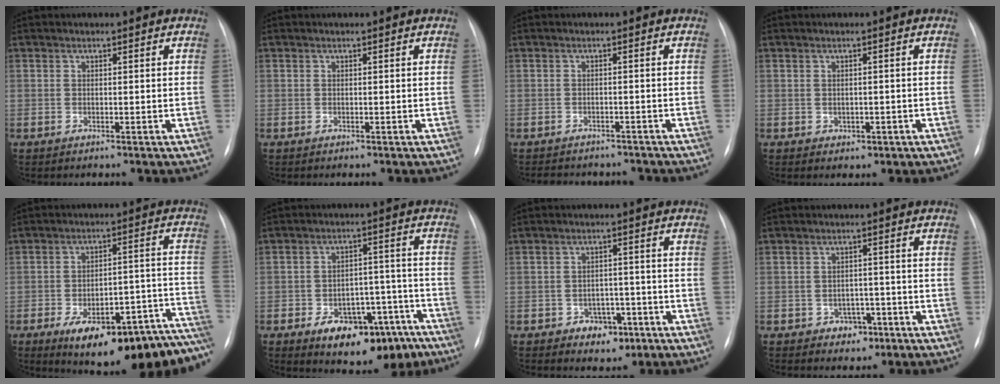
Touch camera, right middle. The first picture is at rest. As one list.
[{"total": 0.0}, {"total": 8.1, "force": [-7.3, 2.9, 1.9], "torque": [-0.030, 0.005, -0.085]}, {"total": 1.7, "force": [-0.6, 1.4, 0.8], "torque": [-0.011, 0.004, 0.002]}, {"total": 23.5, "force": [-16.8, 7.4, 14.7], "torque": [-0.120, 0.041, -0.221]}, {"total": 14.5, "force": [-9.3, 7.3, 8.5], "torque": [-0.089, 0.035, -0.124]}, {"total": 4.7, "force": [-2.6, 3.3, 2.1], "torque": [-0.024, 0.013, -0.031]}, {"total": 3.5, "force": [-1.9, 2.7, 1.1], "torque": [-0.007, 0.013, -0.021]}]